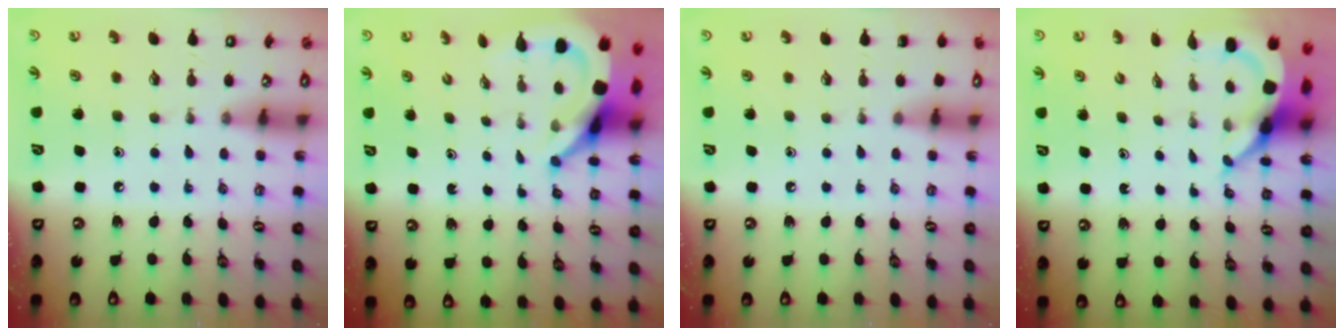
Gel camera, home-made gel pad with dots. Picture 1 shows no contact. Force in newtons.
{"total": 6.7, "press": 6.6, "slide": 0.8}
{"total": 0.0}
{"total": 5.4, "press": 5.3, "slide": 0.7}